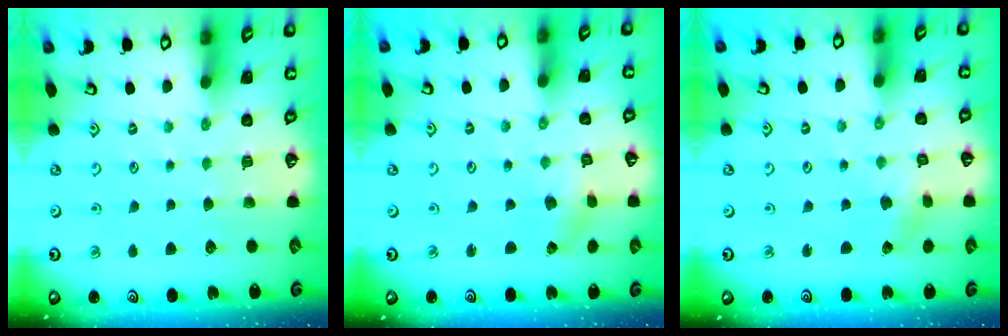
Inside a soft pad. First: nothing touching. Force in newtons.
{"total": 1.2, "press": 1.2, "slide": 0.2}
{"total": 1.3, "press": 1.3, "slide": 0.1}